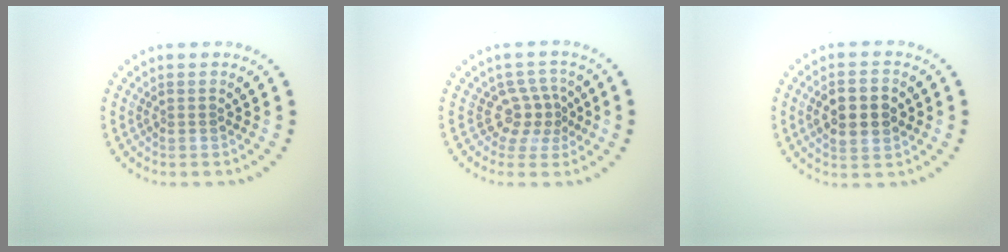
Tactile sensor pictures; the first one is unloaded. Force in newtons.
{"total": 2.7, "press": 1.9, "slide": 1.9}
{"total": 4.5, "press": 4.5, "slide": 0.2}